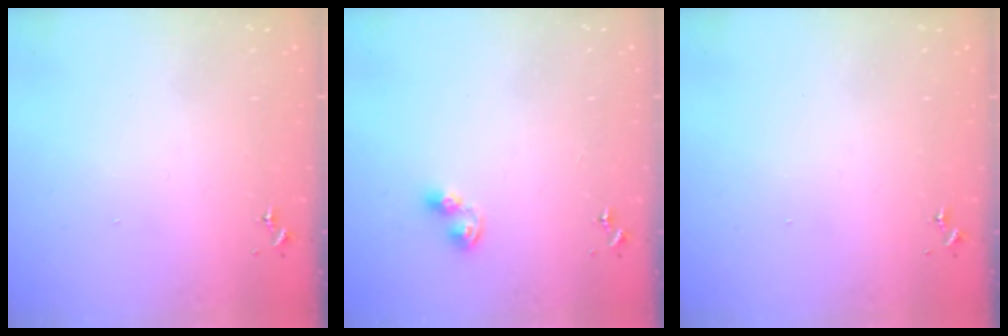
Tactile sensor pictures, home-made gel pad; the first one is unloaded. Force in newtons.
{"total": 5.2, "press": 5.1, "slide": 0.5}
{"total": 0.0}